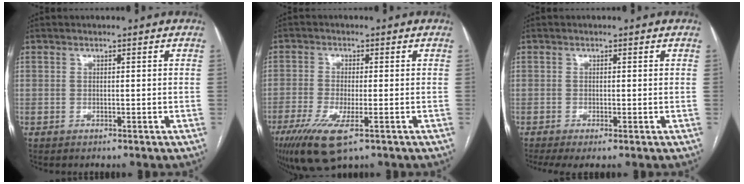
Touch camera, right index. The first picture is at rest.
{"total": 8.9, "force": [-4.8, 2.1, 7.3], "torque": [-0.140, -0.026, -0.079]}
{"total": 2.8, "force": [-1.5, 0.6, 2.2], "torque": [-0.040, -0.010, -0.027]}